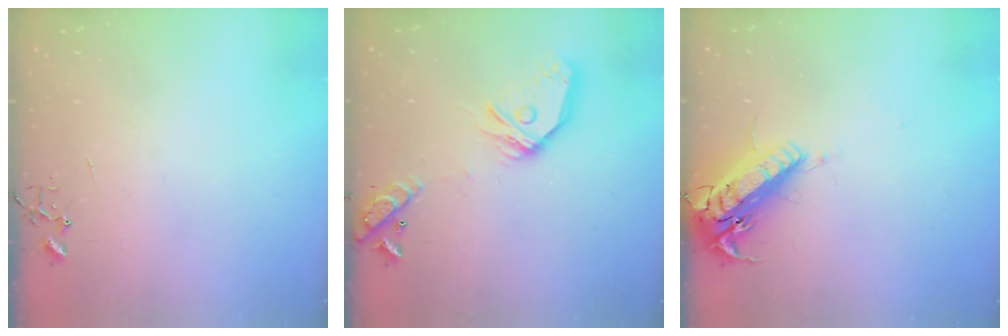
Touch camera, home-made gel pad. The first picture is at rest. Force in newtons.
{"total": 18.6, "press": 18.4, "slide": 2.5}
{"total": 17.6, "press": 17.3, "slide": 3.4}